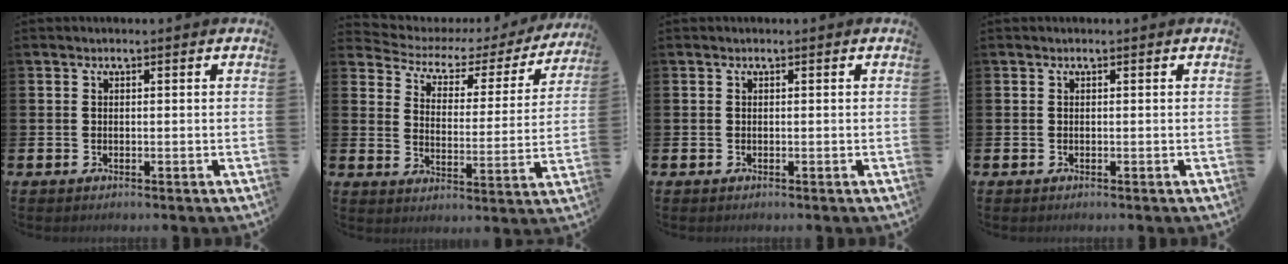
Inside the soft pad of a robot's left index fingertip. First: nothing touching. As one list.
[{"total": 3.9, "force": [2.8, 2.5, 1.1], "torque": [-0.047, -0.024, 0.036]}, {"total": 0.0}, {"total": 0.0}]